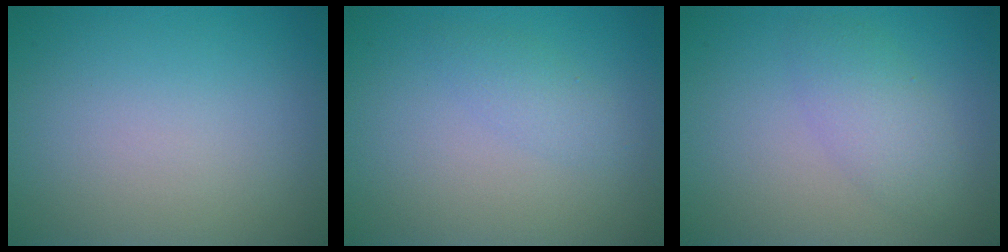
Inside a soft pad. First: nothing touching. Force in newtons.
{"total": 1.4, "press": 1.4, "slide": 0.0}
{"total": 3.0, "press": 3.0, "slide": 0.1}